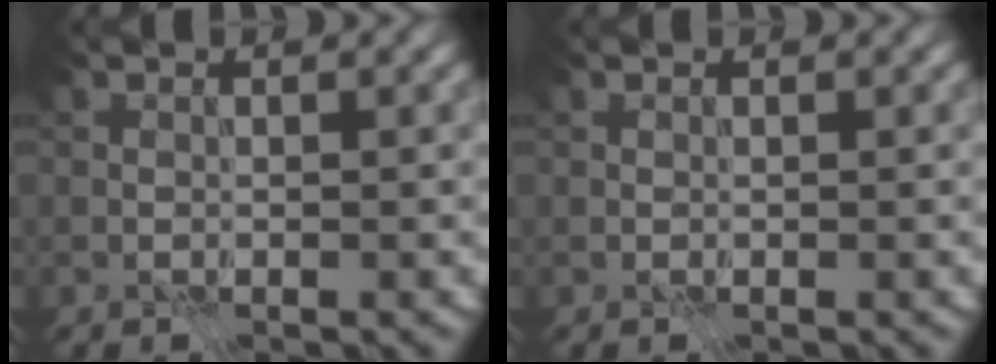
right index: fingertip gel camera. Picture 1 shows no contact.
{"total": 0.0}